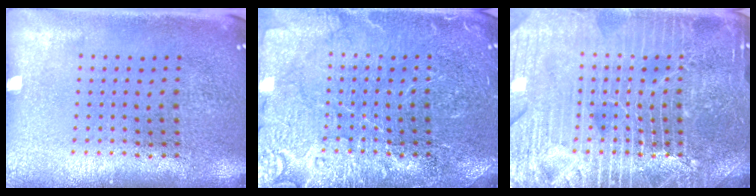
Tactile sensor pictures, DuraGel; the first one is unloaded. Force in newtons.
{"total": 5.9, "press": 5.8, "slide": 1.0}
{"total": 7.0, "press": 7.0, "slide": 0.8}